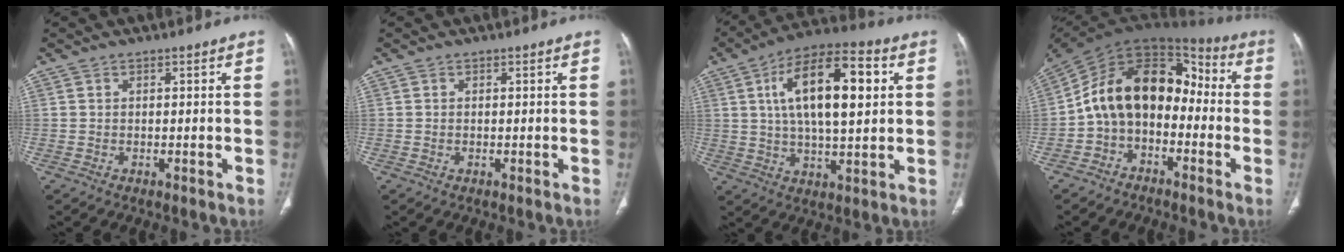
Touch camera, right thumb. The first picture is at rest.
{"total": 0.0}
{"total": 18.1, "force": [4.5, 7.4, 15.9], "torque": [-0.255, 0.009, 0.070]}
{"total": 16.0, "force": [-2.5, 11.1, 11.3], "torque": [-0.161, 0.083, -0.056]}